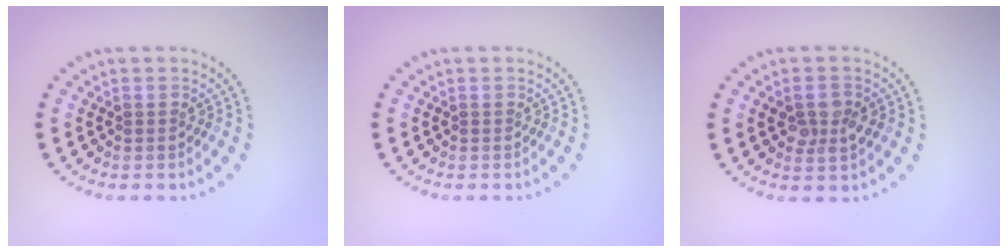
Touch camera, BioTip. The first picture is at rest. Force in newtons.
{"total": 0.0}
{"total": 2.5, "press": 2.5, "slide": 0.1}